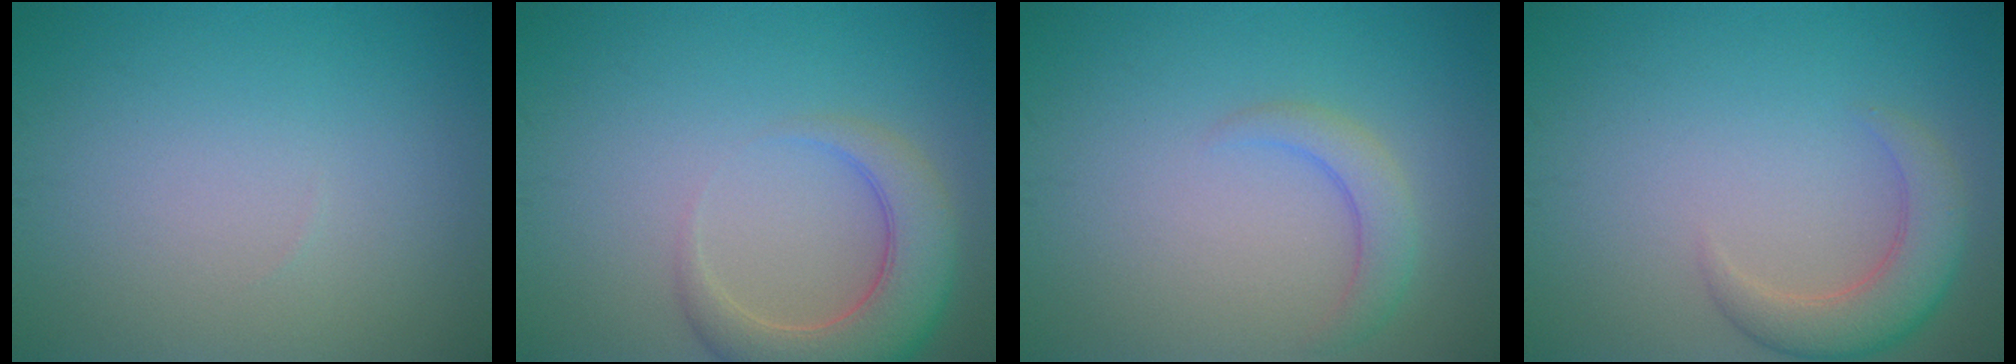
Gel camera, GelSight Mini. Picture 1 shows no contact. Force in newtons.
{"total": 5.7, "press": 5.6, "slide": 0.6}
{"total": 2.2, "press": 2.2, "slide": 0.3}
{"total": 3.9, "press": 3.9, "slide": 0.3}